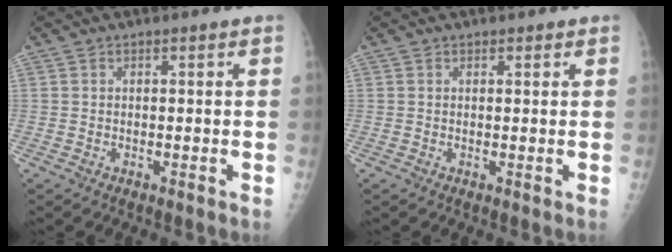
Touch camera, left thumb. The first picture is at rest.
{"total": 0.6, "force": [0.5, 0.4, 0.1], "torque": [0.003, -0.003, 0.004]}